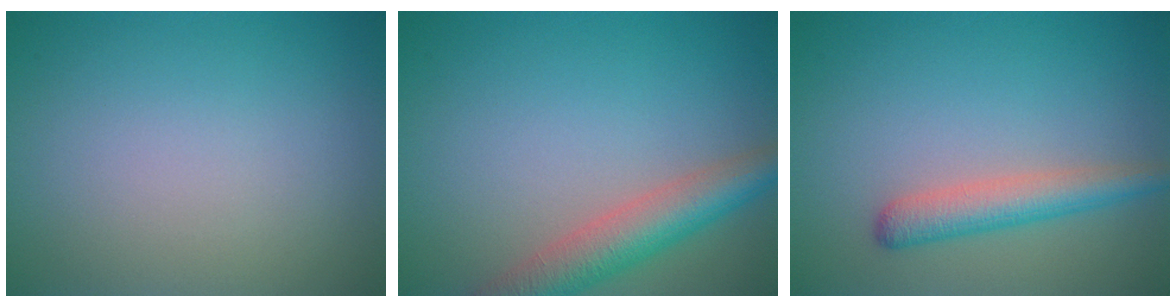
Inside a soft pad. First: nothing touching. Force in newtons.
{"total": 5.1, "press": 5.1, "slide": 0.3}
{"total": 3.3, "press": 3.3, "slide": 0.1}